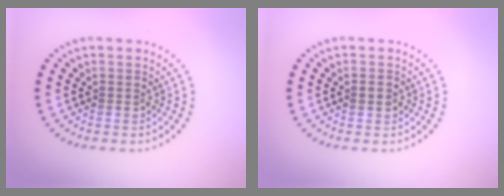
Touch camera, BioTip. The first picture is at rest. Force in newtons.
{"total": 1.0, "press": 1.0, "slide": 0.0}